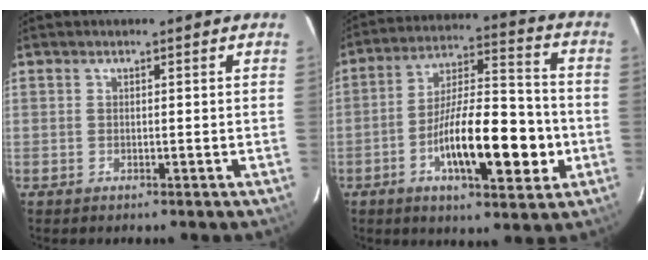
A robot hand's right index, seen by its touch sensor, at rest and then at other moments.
{"total": 16.3, "force": [-4.6, 4.3, 15.0], "torque": [-0.254, 0.011, -0.074]}